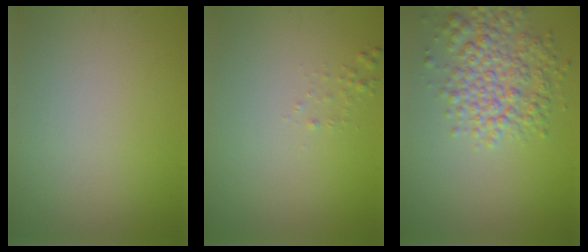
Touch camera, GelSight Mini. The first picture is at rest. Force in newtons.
{"total": 0.6, "press": 0.6, "slide": 0.0}
{"total": 5.2, "press": 5.2, "slide": 0.1}